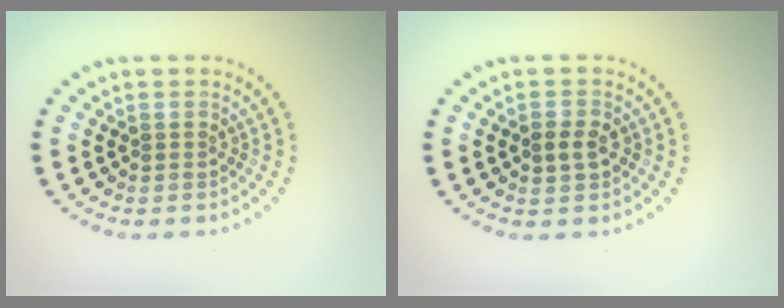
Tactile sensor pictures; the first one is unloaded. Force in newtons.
{"total": 1.9, "press": 1.9, "slide": 0.2}